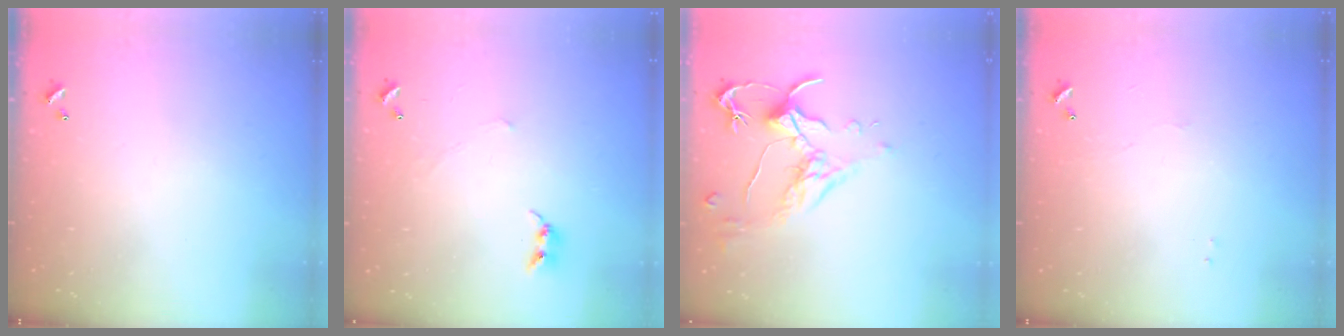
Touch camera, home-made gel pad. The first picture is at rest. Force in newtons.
{"total": 2.4, "press": 2.3, "slide": 0.4}
{"total": 1.6, "press": 1.4, "slide": 0.7}
{"total": 1.2, "press": 1.1, "slide": 0.3}